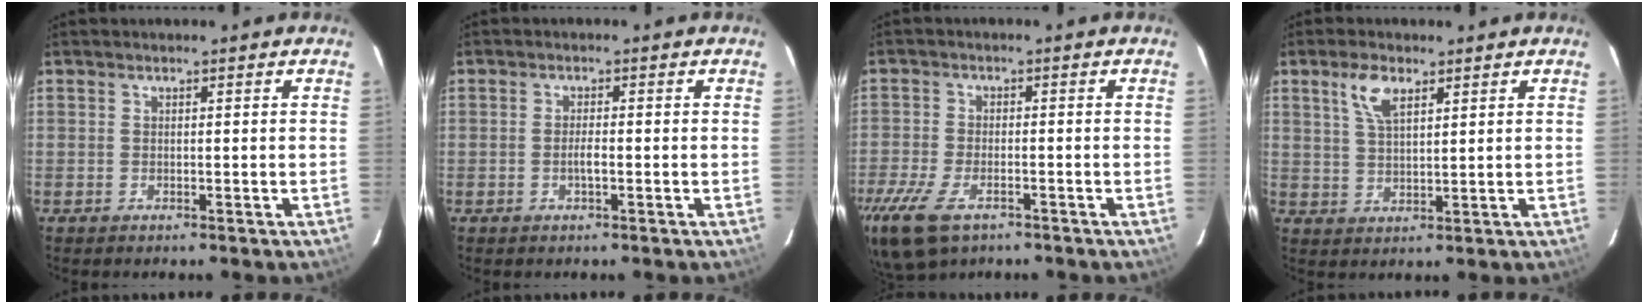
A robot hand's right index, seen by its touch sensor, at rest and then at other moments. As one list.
[{"total": 1.6, "force": [-0.6, 0.3, 1.5], "torque": [-0.030, 0.001, -0.011]}, {"total": 12.3, "force": [-7.6, 6.2, 7.5], "torque": [-0.197, -0.039, -0.139]}, {"total": 5.5, "force": [3.0, 2.2, 4.0], "torque": [-0.079, 0.009, 0.061]}]